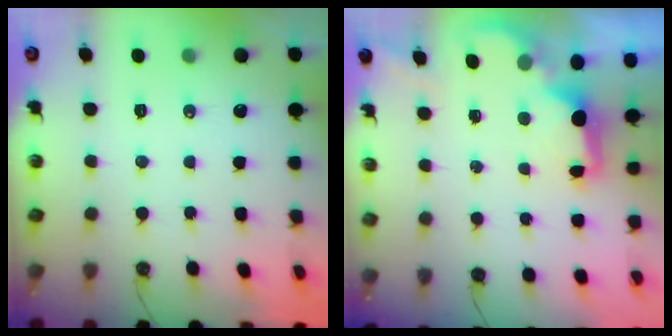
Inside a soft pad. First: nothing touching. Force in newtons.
{"total": 2.1, "press": 1.9, "slide": 0.8}